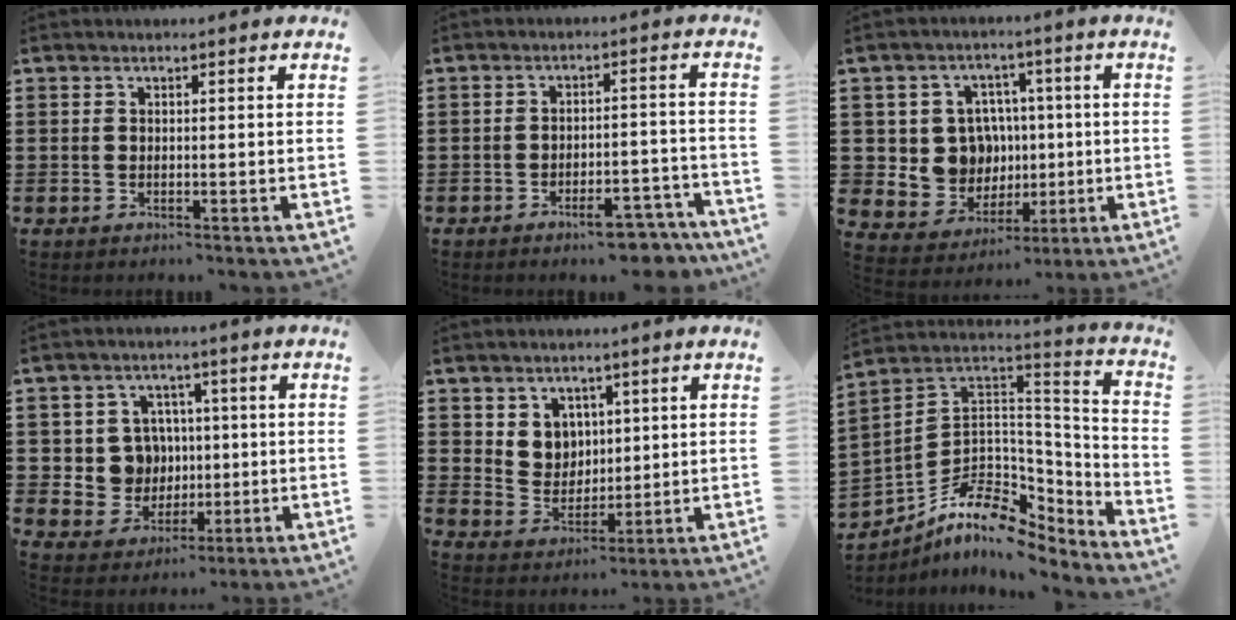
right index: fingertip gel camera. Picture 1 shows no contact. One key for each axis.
{"total": 6.5, "fx": -5.4, "fy": 1.2, "fz": 3.5, "tx": -0.050, "ty": 0.006, "tz": -0.095}
{"total": 9.7, "fx": 0.6, "fy": 9.0, "fz": 3.4, "tx": -0.091, "ty": 0.012, "tz": 0.024}
{"total": 7.4, "fx": 0.7, "fy": 7.1, "fz": 2.0, "tx": -0.064, "ty": 0.013, "tz": 0.020}
{"total": 5.2, "fx": 2.8, "fy": 4.4, "fz": 0.5, "tx": -0.028, "ty": 0.000, "tz": 0.049}
{"total": 9.5, "fx": -6.4, "fy": 5.2, "fz": 4.7, "tx": -0.105, "ty": 0.000, "tz": -0.120}